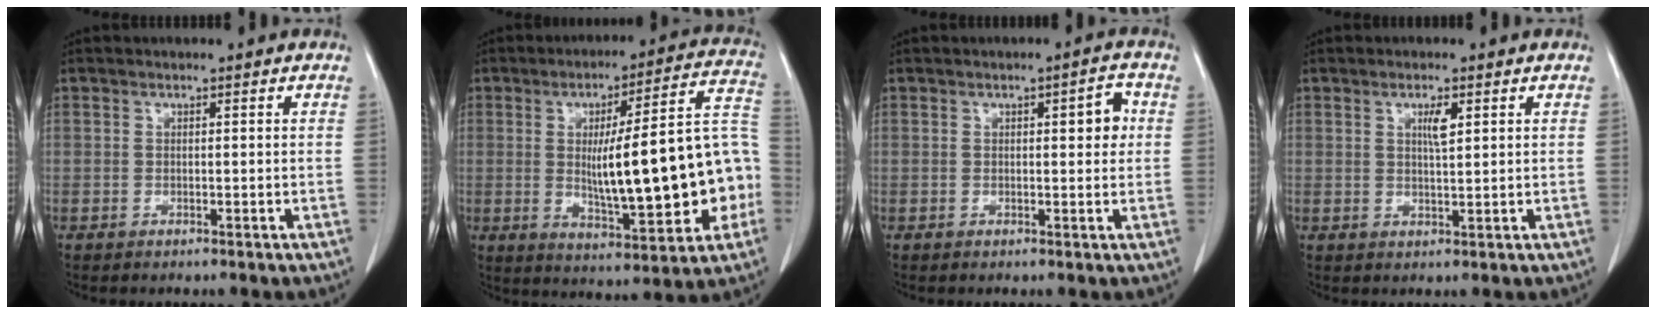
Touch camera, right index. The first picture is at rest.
{"total": 20.6, "force": [-1.8, 3.9, 20.1], "torque": [-0.252, 0.034, -0.009]}
{"total": 3.4, "force": [0.7, 1.1, 3.2], "torque": [-0.041, 0.005, 0.006]}
{"total": 2.6, "force": [1.1, 0.4, 2.4], "torque": [-0.045, -0.002, 0.018]}